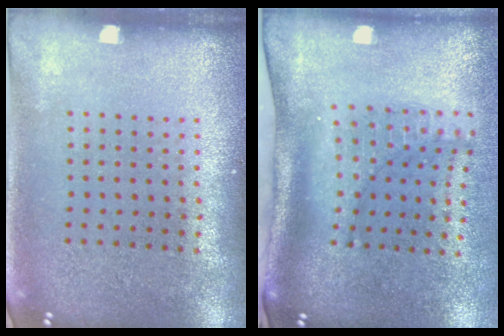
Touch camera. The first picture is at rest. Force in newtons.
{"total": 2.1, "press": 1.5, "slide": 1.5}